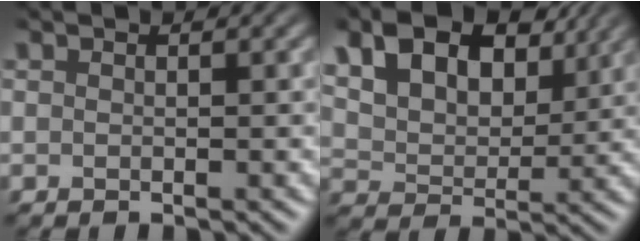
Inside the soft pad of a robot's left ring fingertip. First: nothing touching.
{"total": 11.3, "force": [5.9, 7.0, 6.6], "torque": [-0.128, 0.021, 0.102]}